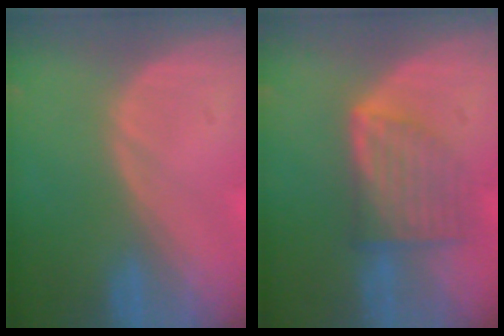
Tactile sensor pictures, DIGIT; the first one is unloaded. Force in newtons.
{"total": 7.3, "press": 6.6, "slide": 3.2}